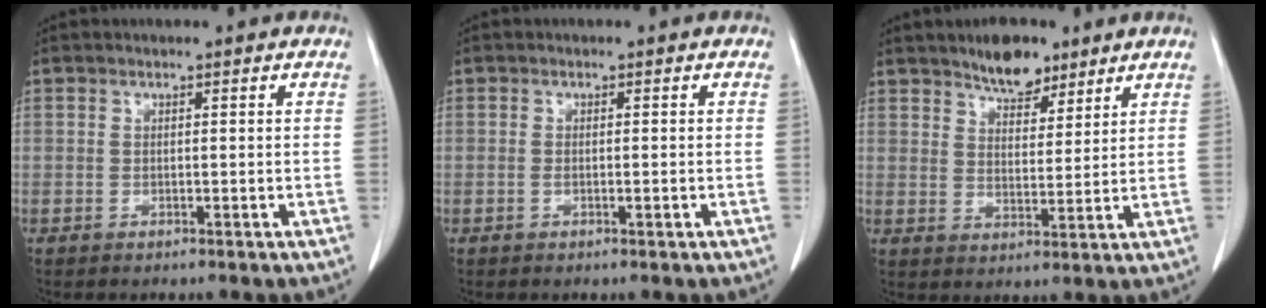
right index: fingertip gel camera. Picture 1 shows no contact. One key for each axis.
{"total": 1.2, "fx": -0.4, "fy": 0.4, "fz": 1.1, "tx": -0.020, "ty": 0.002, "tz": -0.003}
{"total": 6.9, "fx": 5.3, "fy": 3.0, "fz": 3.2, "tx": -0.047, "ty": 0.001, "tz": 0.089}